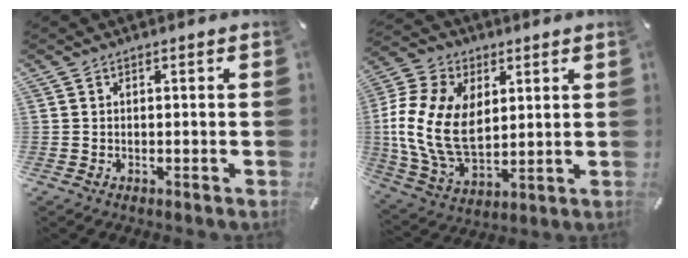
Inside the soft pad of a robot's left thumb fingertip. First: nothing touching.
{"total": 16.4, "force": [2.3, 11.7, 11.3], "torque": [-0.263, -0.008, 0.043]}